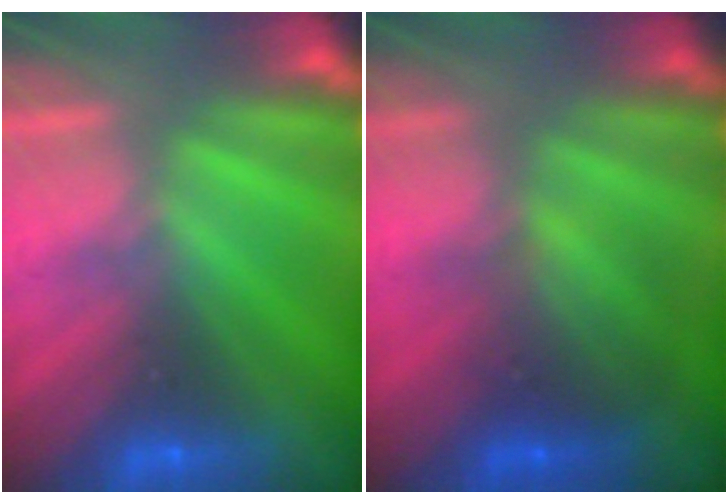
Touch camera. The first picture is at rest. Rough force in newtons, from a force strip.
{"total": 2.1}